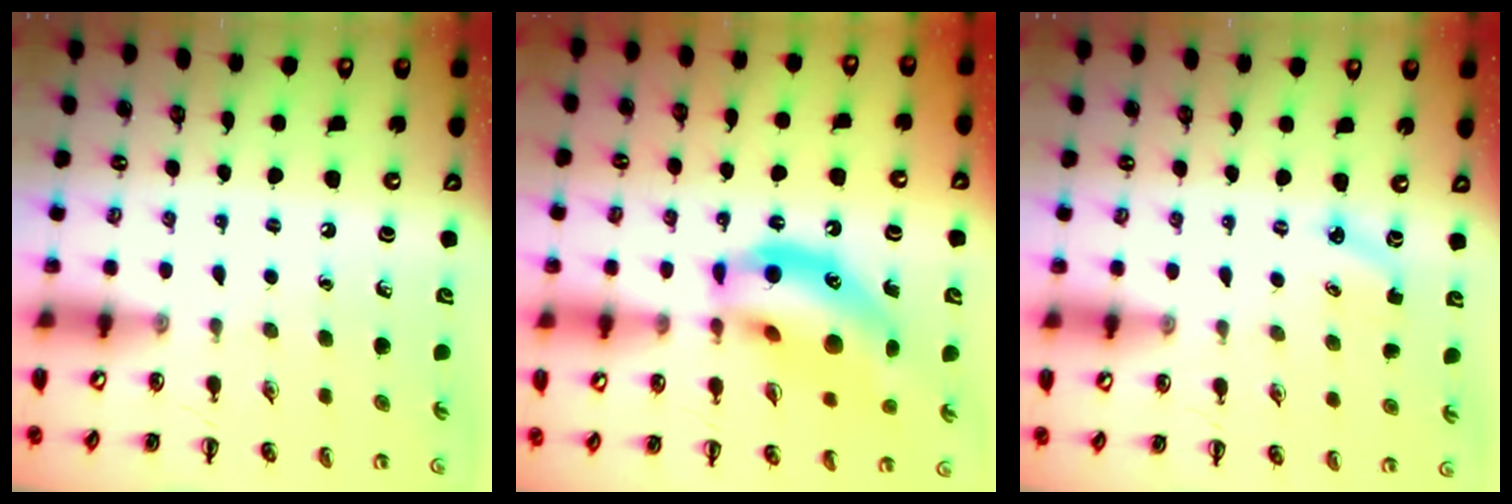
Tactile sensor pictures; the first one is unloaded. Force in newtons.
{"total": 18.5, "press": 18.0, "slide": 4.5}
{"total": 3.2, "press": 3.0, "slide": 0.9}